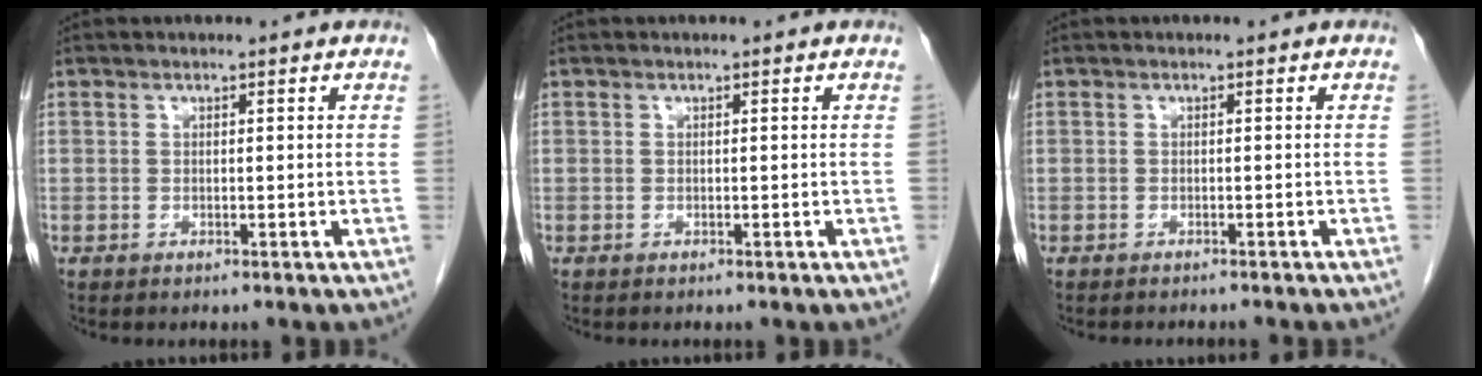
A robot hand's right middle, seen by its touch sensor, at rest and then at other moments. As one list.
[{"total": 0.0}, {"total": 3.9, "force": [-3.6, 0.3, 1.5], "torque": [-0.015, -0.004, -0.046]}]